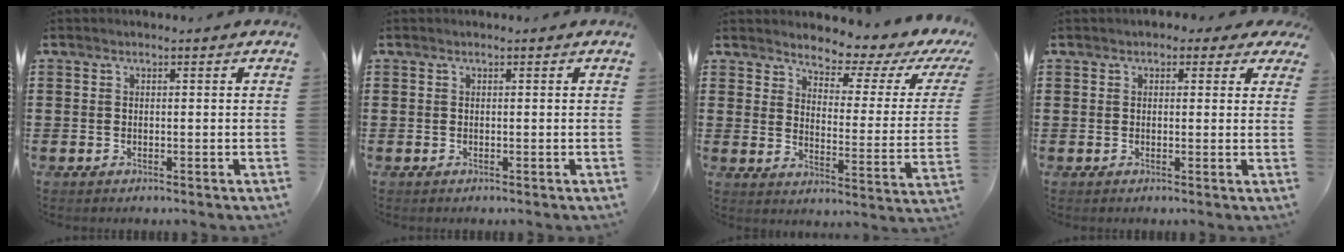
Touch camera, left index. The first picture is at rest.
{"total": 0.0}
{"total": 3.4, "force": [3.1, 0.6, 1.2], "torque": [-0.040, -0.031, 0.043]}
{"total": 1.6, "force": [0.7, 1.1, 0.9], "torque": [-0.014, 0.006, 0.009]}